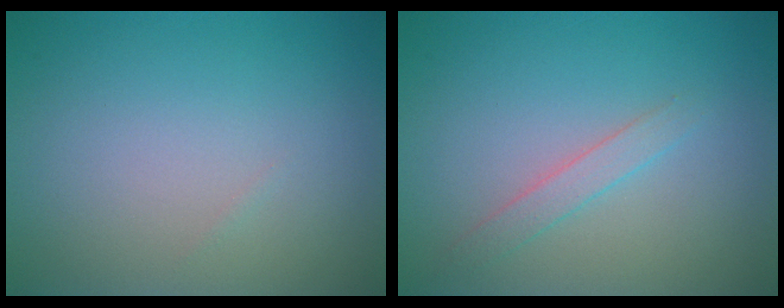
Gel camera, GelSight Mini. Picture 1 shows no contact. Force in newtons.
{"total": 1.5, "press": 1.5, "slide": 0.1}